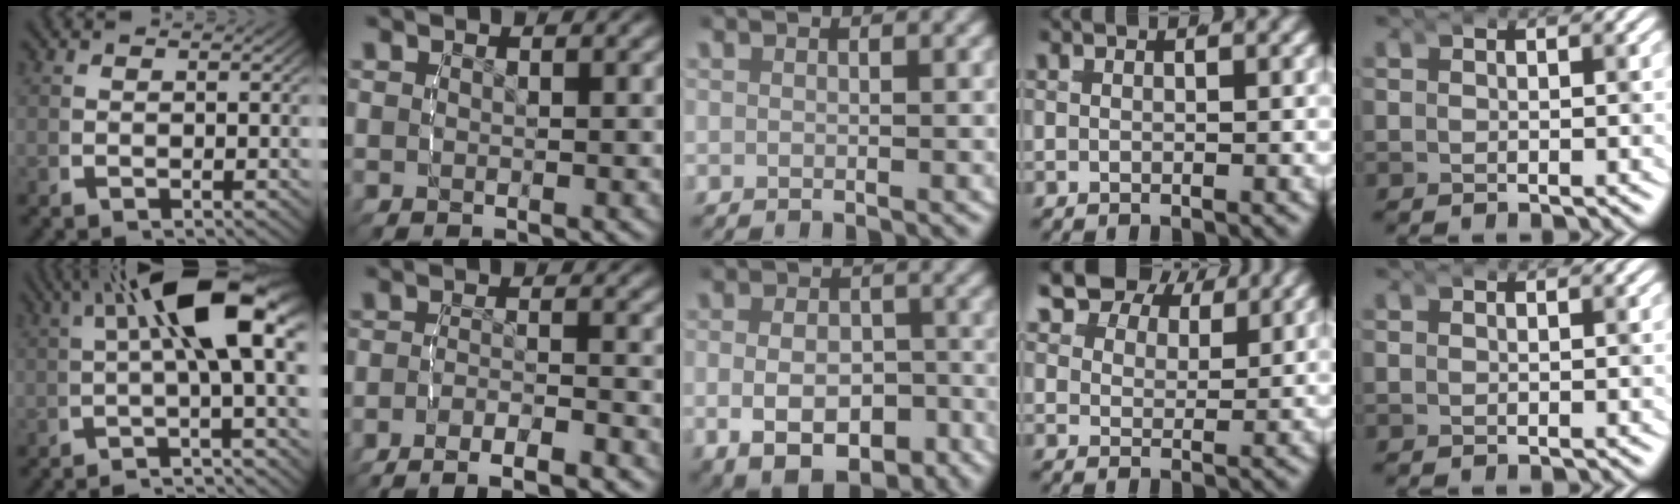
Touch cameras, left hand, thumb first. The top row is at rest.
{"thumb": {"total": 11.8, "force": [0.4, 4.3, 11.0], "torque": [-0.157, 0.007, 0.002]}, "index": {"total": 6.8, "force": [-6.0, 2.1, 2.4], "torque": [-0.041, -0.015, -0.097]}, "middle": {"total": 7.7, "force": [-4.0, 4.9, 4.4], "torque": [-0.064, -0.028, -0.055]}, "ring": {"total": 8.3, "force": [5.2, 5.1, 4.0], "torque": [-0.063, 0.009, 0.071]}}